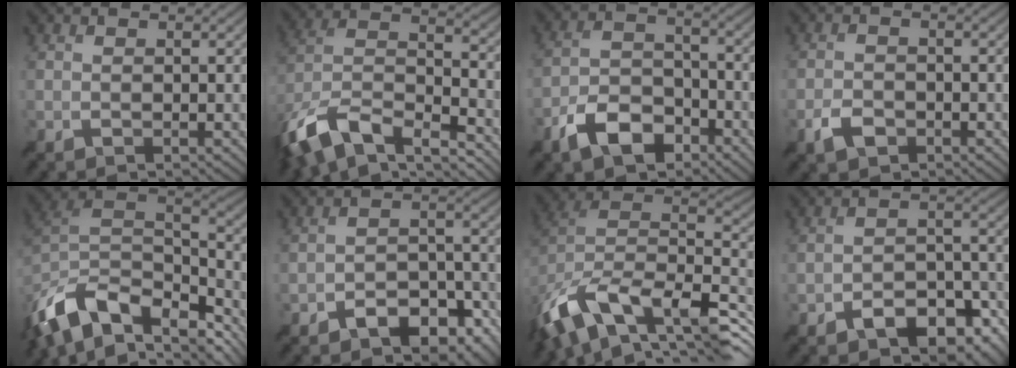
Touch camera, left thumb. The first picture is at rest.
{"total": 15.3, "force": [-10.6, 6.7, 8.8], "torque": [-0.218, -0.017, -0.181]}
{"total": 7.7, "force": [-5.2, 3.8, 4.2], "torque": [-0.078, -0.001, -0.113]}
{"total": 2.9, "force": [-1.9, 1.6, 1.5], "torque": [-0.027, -0.003, -0.040]}
{"total": 15.7, "force": [-9.1, 8.3, 9.7], "torque": [-0.244, -0.022, -0.138]}
{"total": 8.3, "force": [-5.5, 4.1, 4.6], "torque": [-0.064, -0.001, -0.096]}
{"total": 16.5, "force": [-8.0, 9.7, 10.7], "torque": [-0.228, -0.042, -0.121]}
{"total": 9.1, "force": [-5.8, 4.4, 5.4], "torque": [-0.076, -0.003, -0.099]}